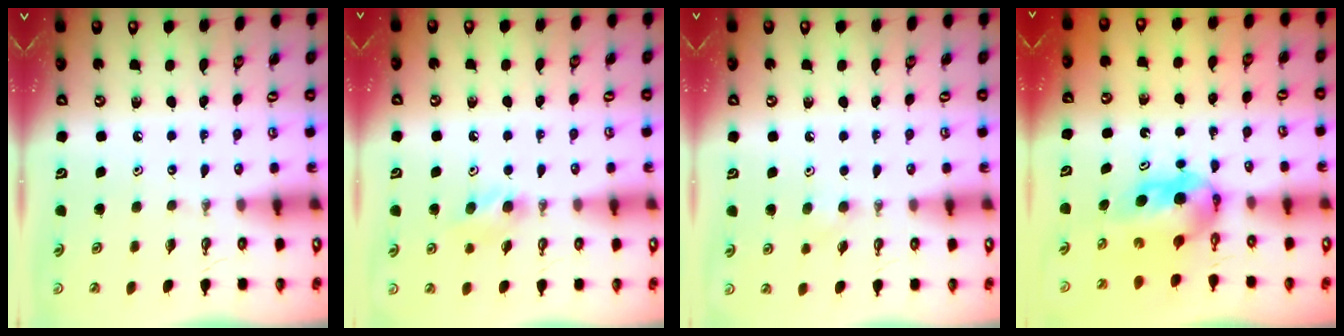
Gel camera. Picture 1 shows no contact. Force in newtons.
{"total": 7.5, "press": 6.6, "slide": 3.5}
{"total": 4.2, "press": 4.0, "slide": 1.2}
{"total": 5.7, "press": 5.1, "slide": 2.6}